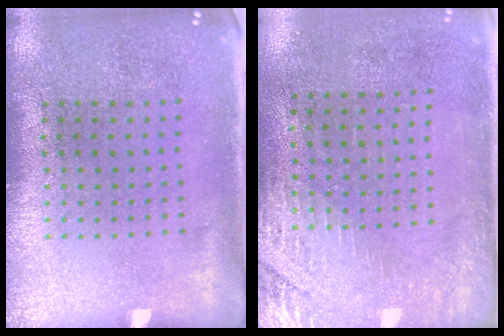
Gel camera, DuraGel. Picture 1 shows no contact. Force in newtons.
{"total": 2.9, "press": 2.5, "slide": 1.5}